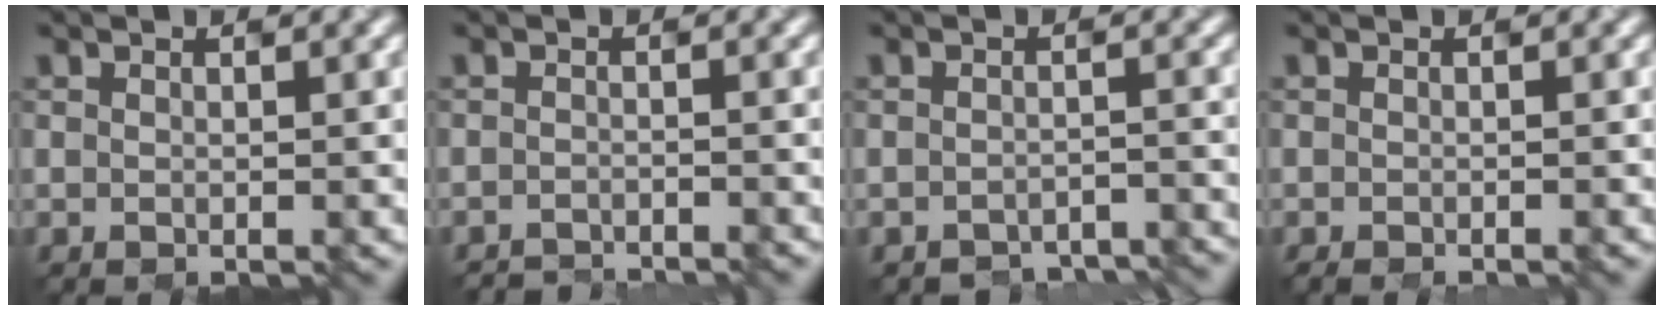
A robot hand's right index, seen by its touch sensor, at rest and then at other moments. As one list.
[{"total": 2.1, "force": [-2.1, -0.1, 0.0], "torque": [0.013, -0.005, -0.036]}, {"total": 3.6, "force": [-3.5, 0.3, -0.3], "torque": [0.005, -0.002, -0.041]}, {"total": 0.8, "force": [-0.4, 0.3, 0.6], "torque": [-0.002, 0.001, -0.005]}]